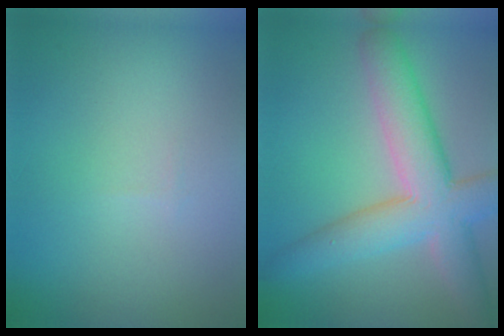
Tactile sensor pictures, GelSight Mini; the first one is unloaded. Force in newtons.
{"total": 8.1, "press": 8.1, "slide": 0.4}